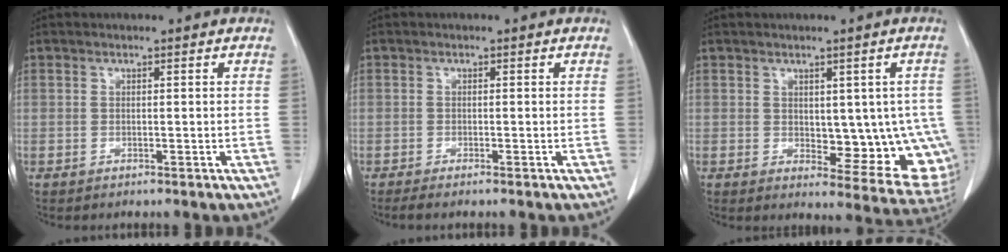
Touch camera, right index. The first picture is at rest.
{"total": 2.1, "force": [-1.8, -0.2, 1.2], "torque": [-0.016, -0.003, -0.026]}
{"total": 11.2, "force": [-0.5, 5.4, 9.8], "torque": [-0.098, -0.002, 0.010]}